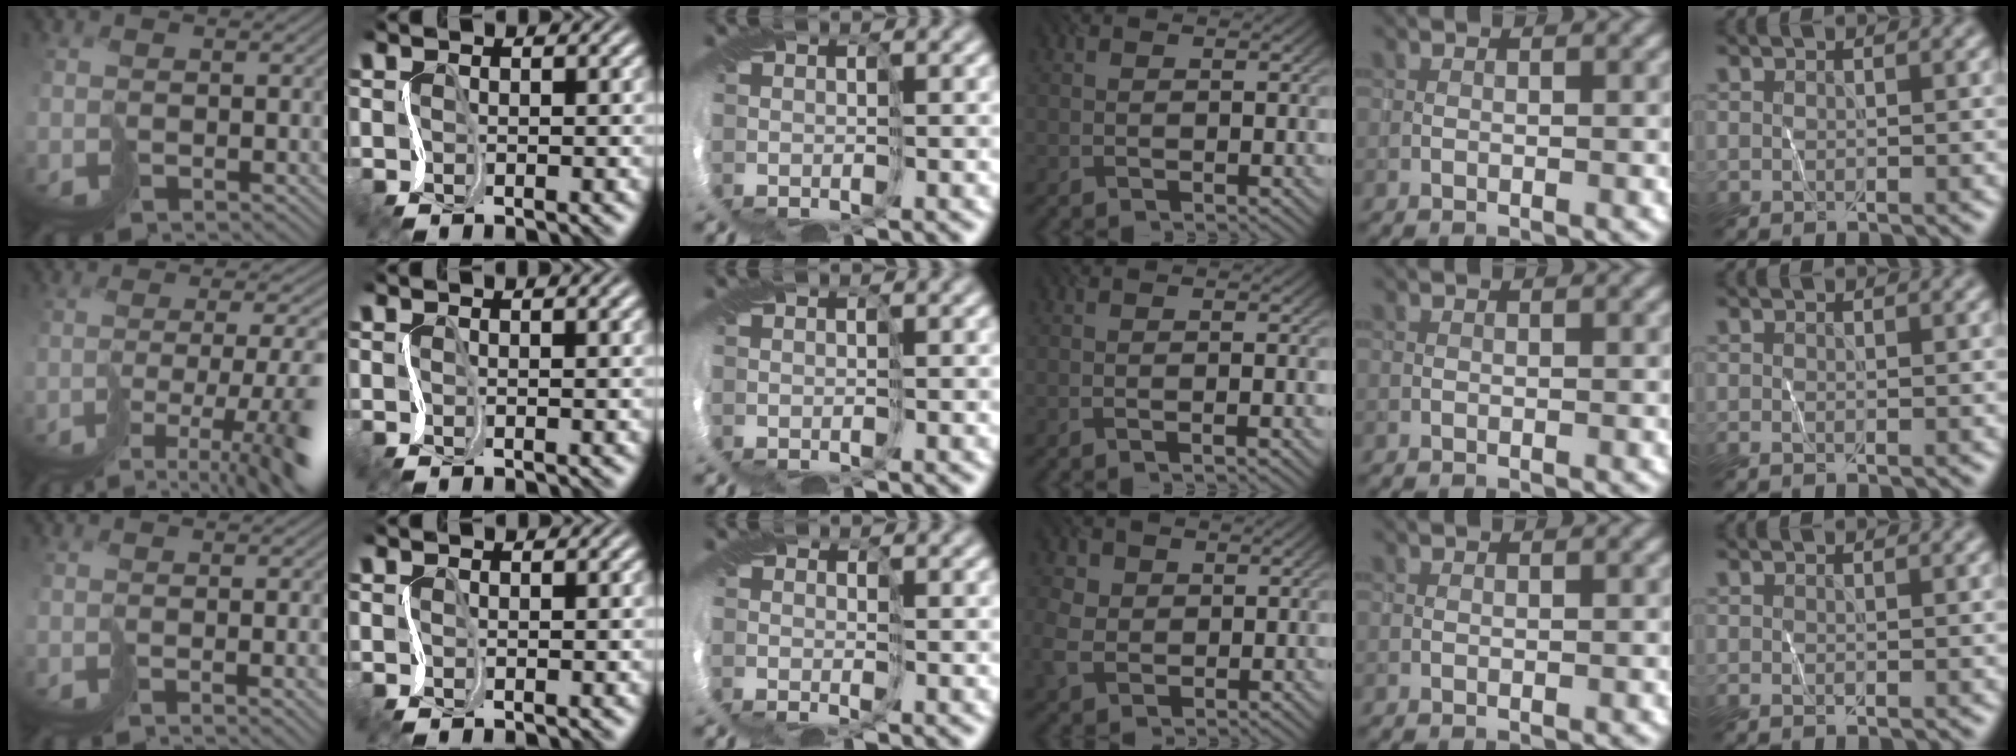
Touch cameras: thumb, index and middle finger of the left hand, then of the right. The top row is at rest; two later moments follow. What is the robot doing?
{"motion": "cut", "object": "paper"}